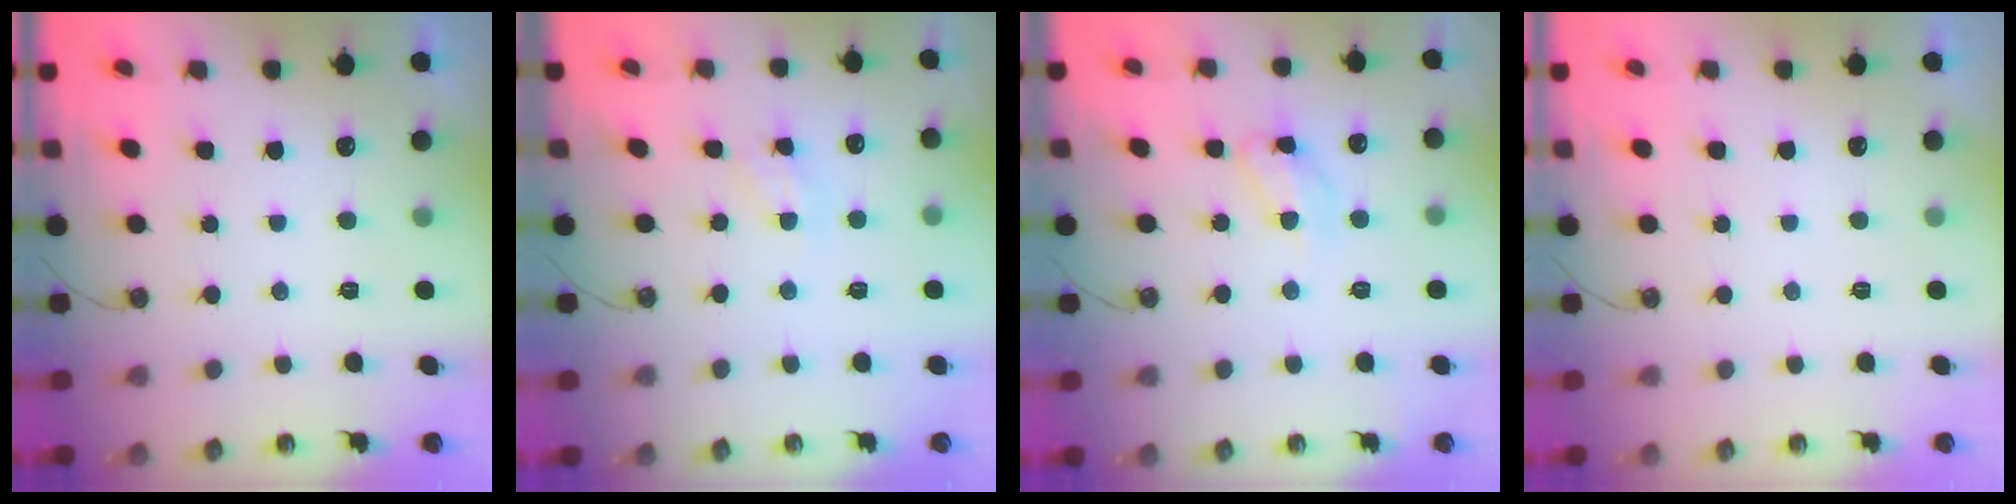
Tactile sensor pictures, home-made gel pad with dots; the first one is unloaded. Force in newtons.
{"total": 4.0, "press": 4.0, "slide": 0.5}
{"total": 10.9, "press": 10.9, "slide": 0.9}
{"total": 0.0}